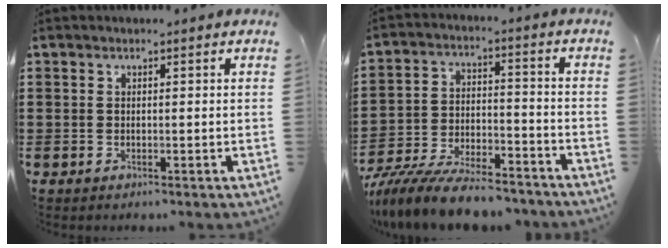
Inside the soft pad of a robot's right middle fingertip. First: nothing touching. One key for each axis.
{"total": 9.6, "fx": -8.9, "fy": 1.6, "fz": 3.3, "tx": -0.067, "ty": 0.018, "tz": -0.173}